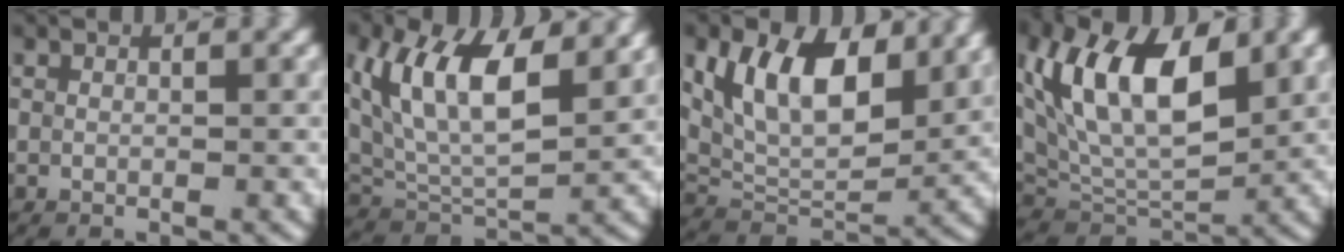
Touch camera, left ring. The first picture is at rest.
{"total": 11.3, "force": [4.7, 5.2, 8.9], "torque": [-0.169, 0.012, 0.079]}
{"total": 9.9, "force": [4.0, 5.6, 7.2], "torque": [-0.125, -0.007, 0.068]}
{"total": 10.7, "force": [3.8, 5.2, 8.5], "torque": [-0.156, 0.000, 0.065]}